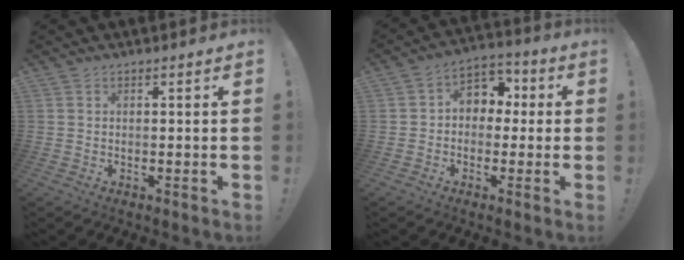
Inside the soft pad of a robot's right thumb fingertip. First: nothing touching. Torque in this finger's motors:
{"motor_torque": [1.20, 1.11, 0.37, 0.00, -0.01]}